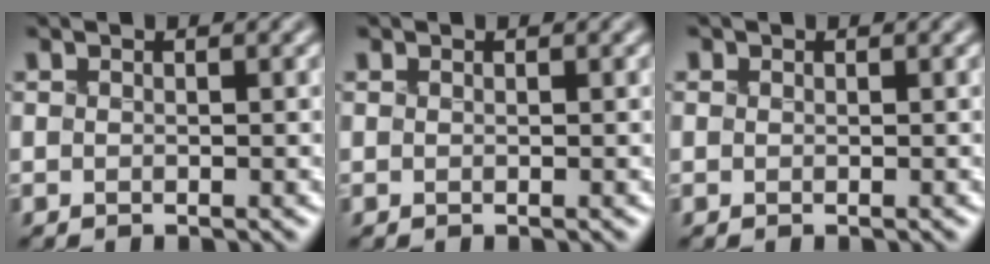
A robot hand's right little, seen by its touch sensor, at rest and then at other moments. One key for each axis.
{"total": 0.0}
{"total": 1.2, "fx": 0.6, "fy": 0.9, "fz": 0.5, "tx": -0.008, "ty": 0.012, "tz": 0.003}